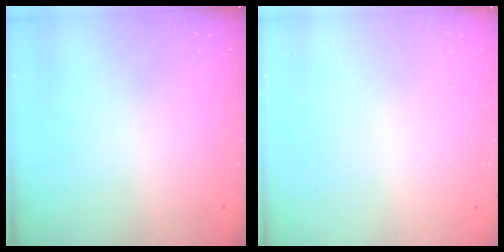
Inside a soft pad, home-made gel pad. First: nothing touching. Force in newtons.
{"total": 0.0}